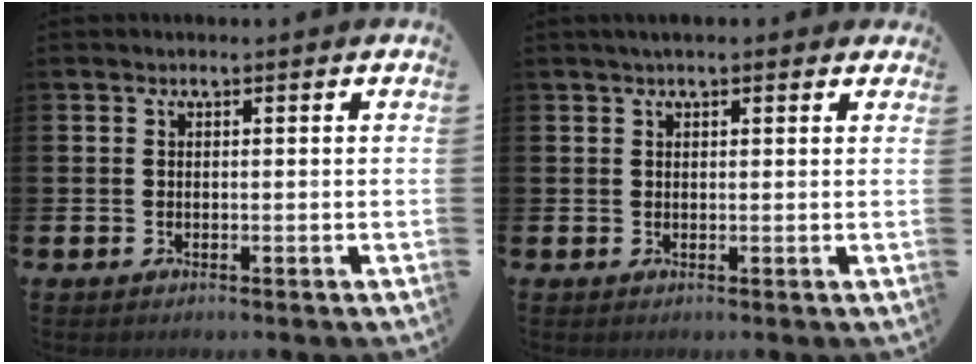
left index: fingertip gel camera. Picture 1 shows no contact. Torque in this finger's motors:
{"motor_torque": [1.03, -1.11, 0.41, 0.02]}